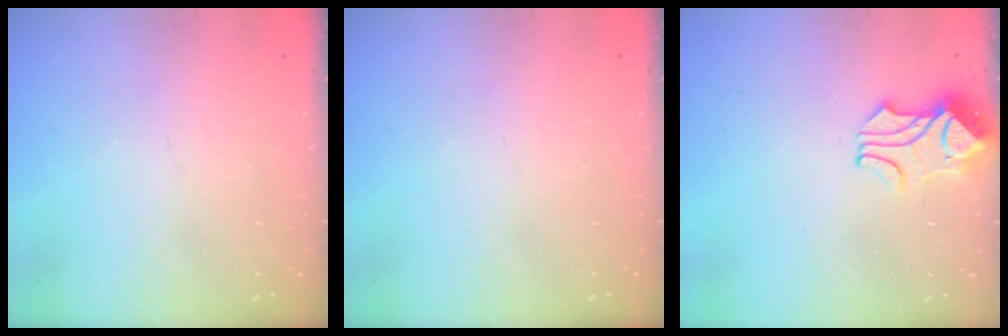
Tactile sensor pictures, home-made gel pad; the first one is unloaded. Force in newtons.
{"total": 0.0}
{"total": 1.6, "press": 1.3, "slide": 1.0}